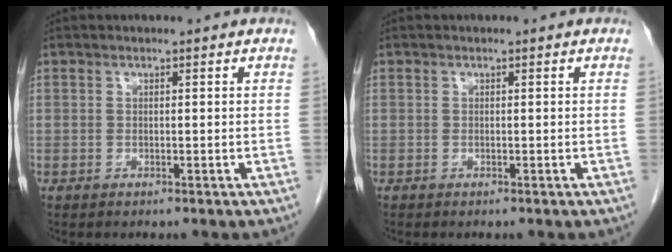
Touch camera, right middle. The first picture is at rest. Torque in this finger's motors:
{"motor_torque": [-0.68, -0.07, -0.25, -0.07]}